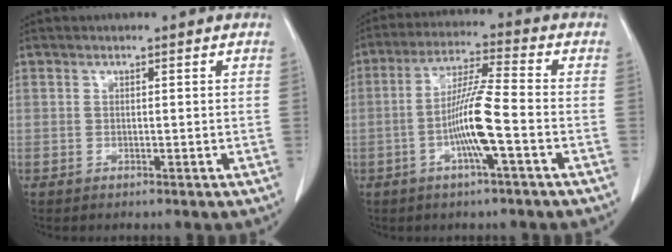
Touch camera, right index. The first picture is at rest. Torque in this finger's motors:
{"motor_torque": [1.00, -0.19, 0.33, 0.15]}